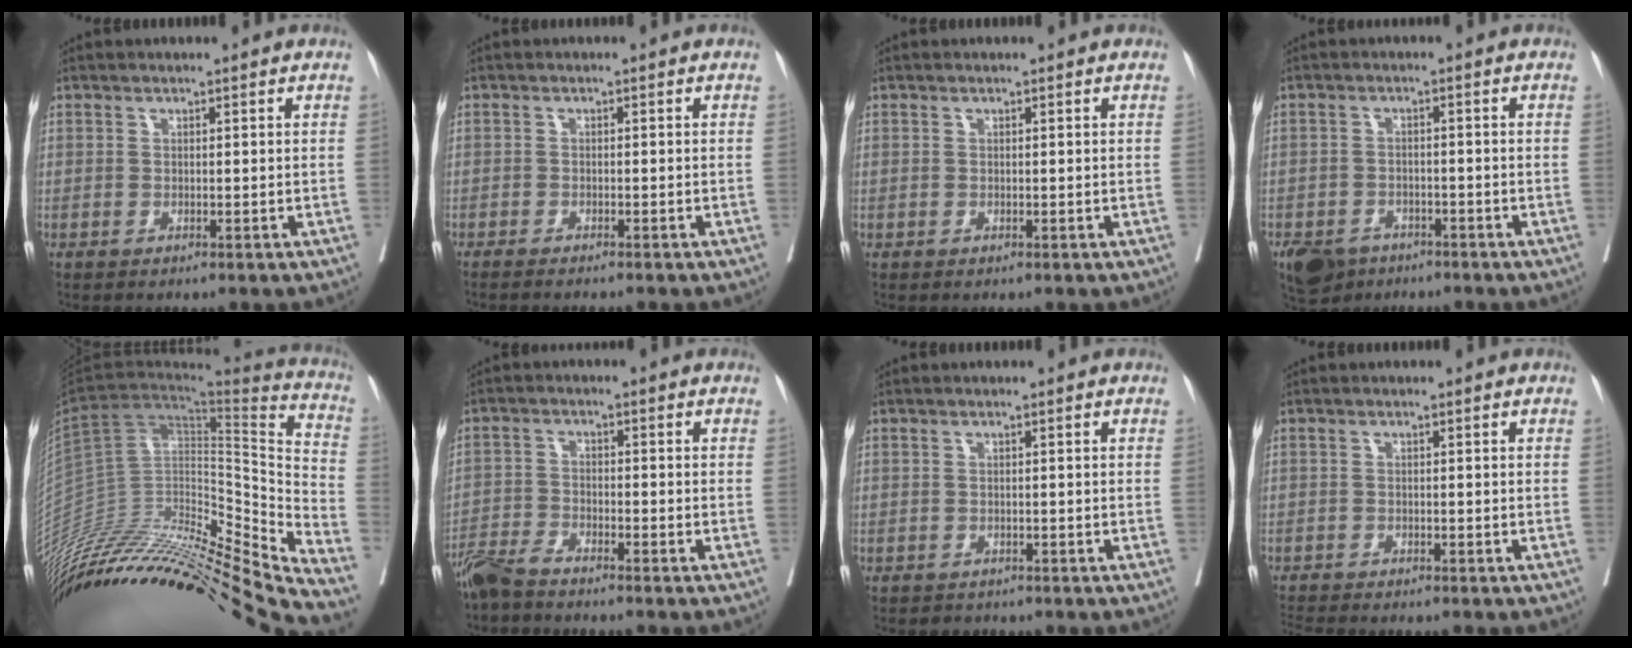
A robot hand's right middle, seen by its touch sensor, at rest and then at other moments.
{"total": 4.6, "force": [-4.0, 0.2, 2.3], "torque": [-0.025, -0.006, -0.053]}
{"total": 0.0}
{"total": 7.2, "force": [-5.0, 4.5, 2.5], "torque": [-0.044, -0.001, -0.080]}
{"total": 38.9, "force": [-33.3, 4.8, 19.4], "torque": [-0.279, -0.045, -0.506]}
{"total": 4.8, "force": [-4.4, 0.2, 1.9], "torque": [-0.033, -0.015, -0.089]}
{"total": 1.5, "force": [-1.2, 0.8, -0.1], "torque": [-0.006, 0.000, -0.022]}
{"total": 5.4, "force": [-5.0, 0.3, 2.0], "torque": [-0.027, -0.010, -0.080]}